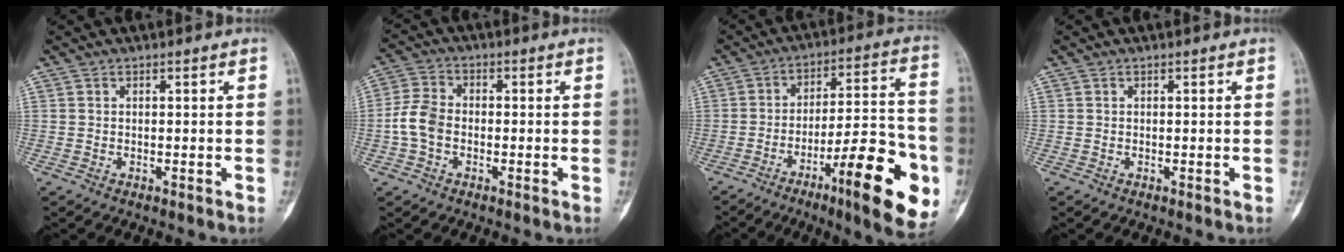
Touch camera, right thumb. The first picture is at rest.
{"total": 6.2, "force": [-1.4, 4.4, 4.0], "torque": [-0.084, 0.019, -0.036]}
{"total": 21.1, "force": [-8.8, 5.0, 18.5], "torque": [-0.241, 0.042, -0.125]}
{"total": 0.0}